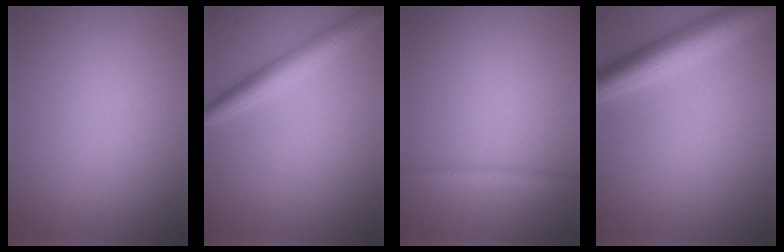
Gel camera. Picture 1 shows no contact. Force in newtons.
{"total": 3.4, "press": 3.4, "slide": 0.1}
{"total": 0.9, "press": 0.9, "slide": 0.1}
{"total": 5.1, "press": 5.1, "slide": 0.2}